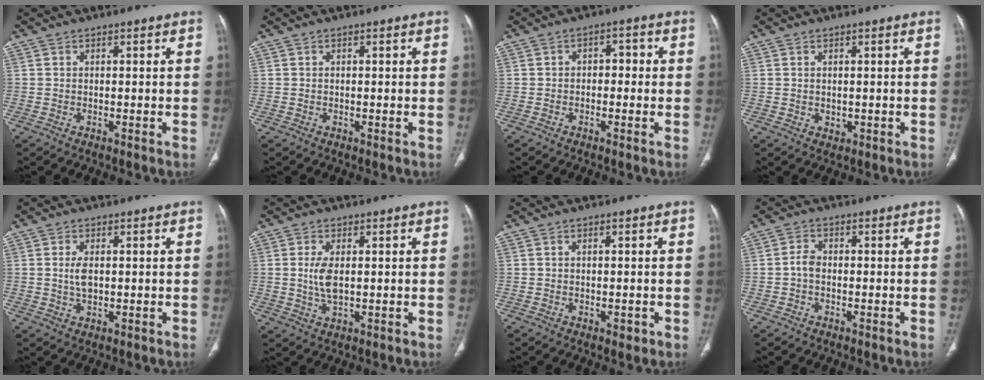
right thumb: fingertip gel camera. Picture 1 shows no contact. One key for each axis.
{"total": 0.0}
{"total": 3.0, "fx": -0.4, "fy": 2.1, "fz": 2.1, "tx": -0.010, "ty": 0.016, "tz": -0.015}
{"total": 1.3, "fx": 0.1, "fy": 1.0, "fz": 0.8, "tx": -0.015, "ty": -0.003, "tz": 0.007}
{"total": 3.1, "fx": 0.2, "fy": 1.7, "fz": 2.6, "tx": -0.053, "ty": -0.001, "tz": 0.005}
{"total": 4.5, "fx": 0.3, "fy": 2.1, "fz": 4.0, "tx": -0.088, "ty": -0.005, "tz": 0.010}
{"total": 1.3, "fx": -0.3, "fy": 0.8, "fz": 1.0, "tx": -0.012, "ty": -0.002, "tz": -0.001}
{"total": 2.2, "fx": -0.5, "fy": 1.5, "fz": 1.6, "tx": -0.028, "ty": 0.007, "tz": -0.016}